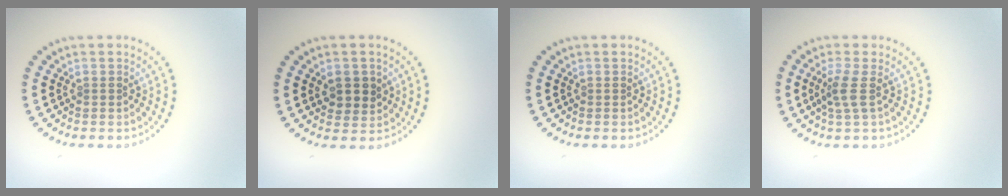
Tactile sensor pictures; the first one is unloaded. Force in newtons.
{"total": 2.4, "press": 2.3, "slide": 0.7}
{"total": 0.0}
{"total": 2.0, "press": 1.5, "slide": 1.3}